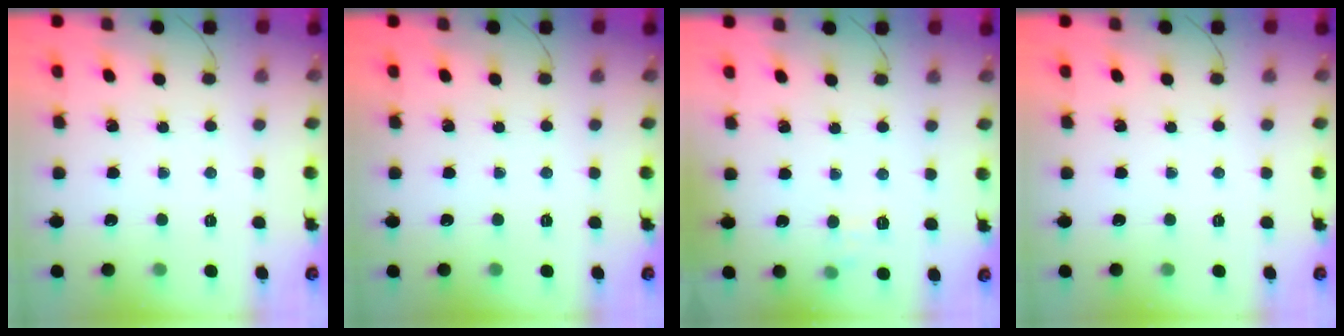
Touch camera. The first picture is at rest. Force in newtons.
{"total": 0.0}
{"total": 6.0, "press": 5.8, "slide": 1.6}
{"total": 0.0}